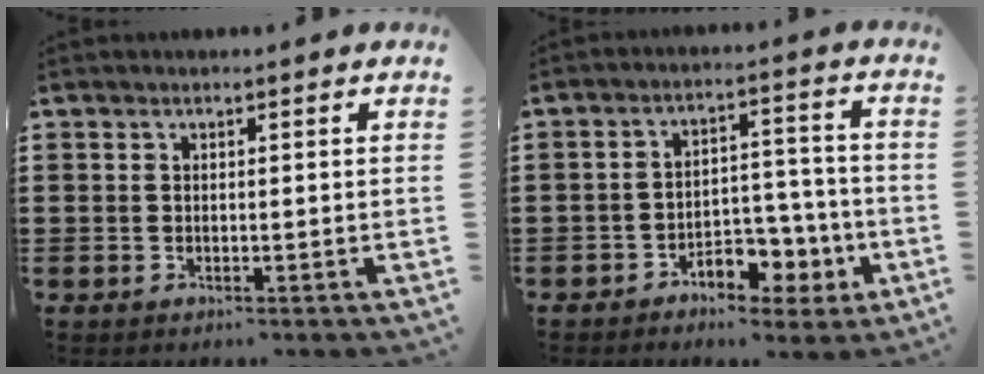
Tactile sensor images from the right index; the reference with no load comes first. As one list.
[{"total": 5.9, "force": [-3.4, 3.9, 2.7], "torque": [-0.038, 0.019, -0.063]}]